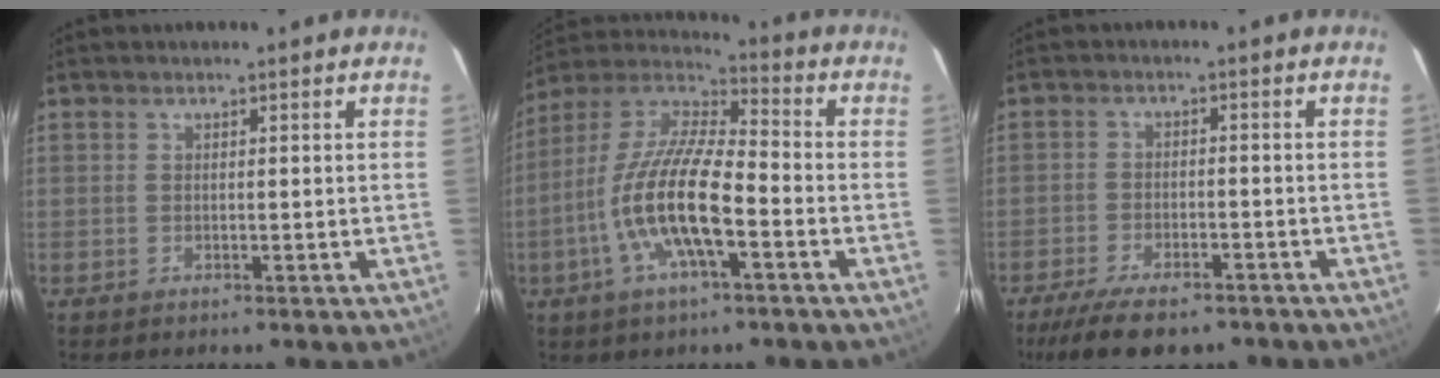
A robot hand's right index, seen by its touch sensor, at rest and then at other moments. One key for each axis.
{"total": 16.3, "fx": -5.5, "fy": 4.6, "fz": 14.7, "tx": -0.292, "ty": -0.006, "tz": -0.112}
{"total": 12.6, "fx": -9.7, "fy": 4.4, "fz": 6.6, "tx": -0.149, "ty": -0.025, "tz": -0.152}